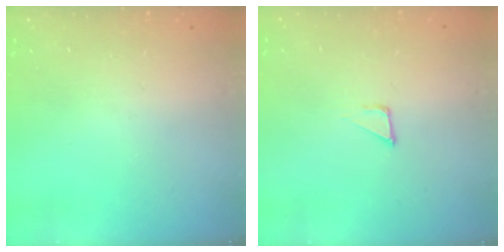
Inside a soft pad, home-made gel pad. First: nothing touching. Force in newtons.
{"total": 2.1, "press": 2.1, "slide": 0.1}